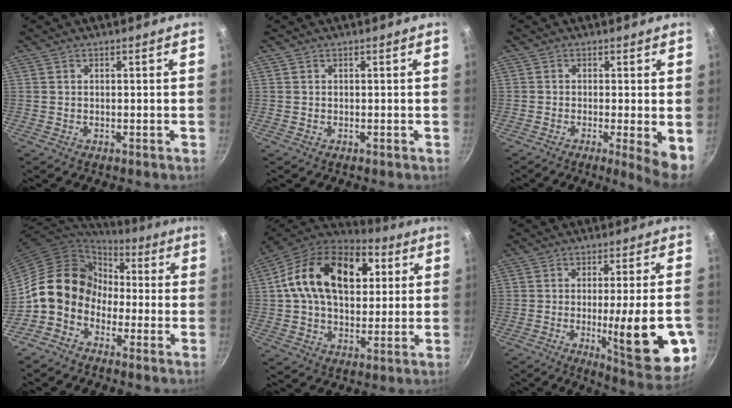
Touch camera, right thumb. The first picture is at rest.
{"total": 0.0}
{"total": 6.3, "force": [-1.2, 0.9, 6.1], "torque": [-0.083, -0.010, -0.016]}
{"total": 12.4, "force": [-2.6, 10.4, 6.2], "torque": [-0.063, 0.044, -0.066]}
{"total": 22.6, "force": [5.4, 14.8, 16.2], "torque": [-0.245, 0.014, 0.073]}
{"total": 18.6, "force": [-4.5, 3.9, 17.6], "torque": [-0.219, -0.002, -0.056]}